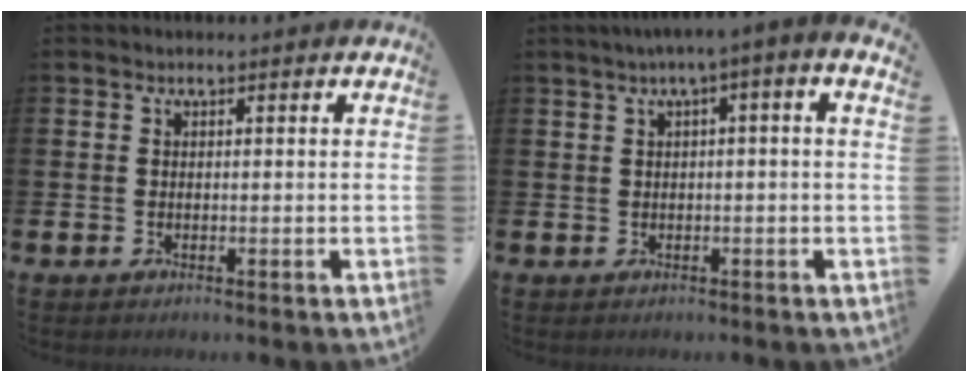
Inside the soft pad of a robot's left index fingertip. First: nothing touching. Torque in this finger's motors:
{"motor_torque": [1.11, -1.02, 0.75, 0.21]}